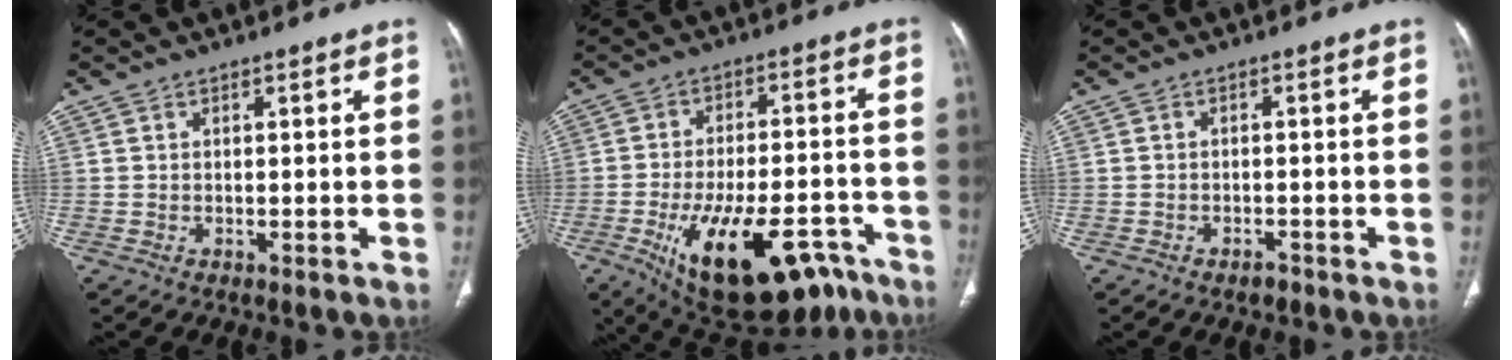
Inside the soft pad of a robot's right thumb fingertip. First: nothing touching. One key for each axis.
{"total": 22.7, "fx": -12.6, "fy": 10.1, "fz": 15.9, "tx": -0.213, "ty": 0.048, "tz": -0.179}
{"total": 1.6, "fx": -1.2, "fy": 0.8, "fz": 0.6, "tx": -0.013, "ty": 0.005, "tz": -0.017}